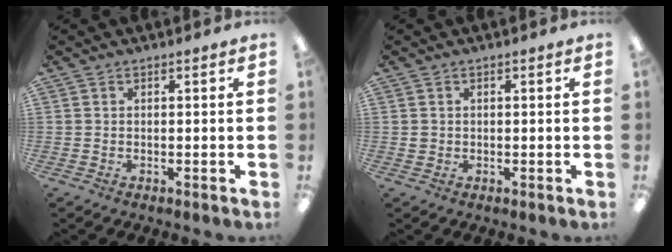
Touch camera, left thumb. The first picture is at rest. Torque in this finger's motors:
{"motor_torque": [-0.03, -0.03, -0.08, -0.09, 0.00]}